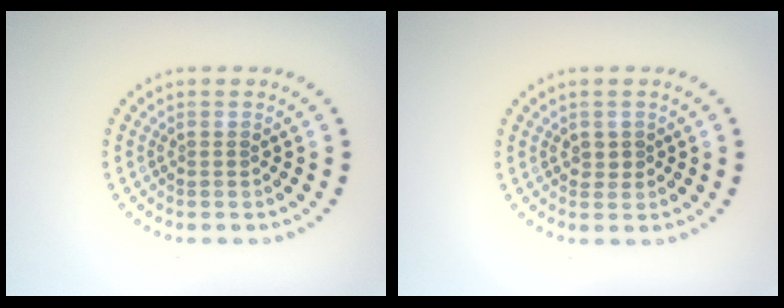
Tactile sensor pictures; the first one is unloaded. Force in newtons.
{"total": 0.7, "press": 0.7, "slide": 0.2}